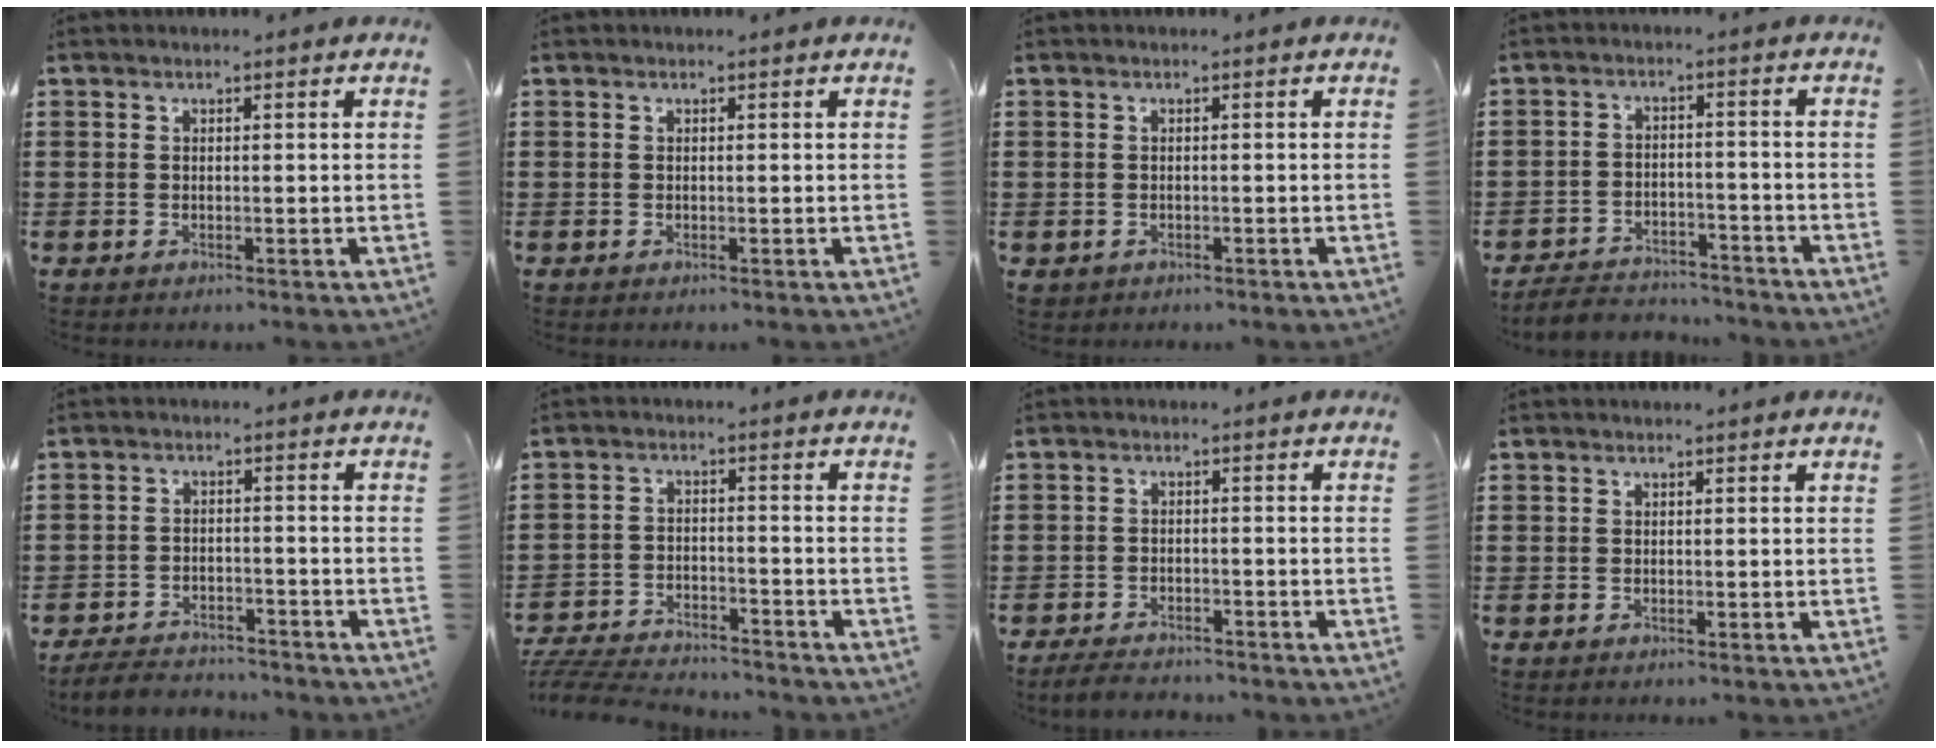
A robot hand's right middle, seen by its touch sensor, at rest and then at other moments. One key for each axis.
{"total": 0.0}
{"total": 0.6, "fx": -0.3, "fy": 0.4, "fz": 0.0, "tx": -0.001, "ty": 0.005, "tz": -0.009}
{"total": 4.4, "fx": -4.3, "fy": 1.0, "fz": 0.1, "tx": -0.010, "ty": 0.009, "tz": -0.092}
{"total": 4.1, "fx": -4.0, "fy": 0.9, "fz": 0.1, "tx": -0.010, "ty": 0.007, "tz": -0.087}
{"total": 6.2, "fx": -6.0, "fy": 0.8, "fz": 1.0, "tx": -0.030, "ty": 0.008, "tz": -0.124}
{"total": 3.2, "fx": -3.1, "fy": 0.7, "fz": 0.2, "tx": -0.014, "ty": 0.001, "tz": -0.069}
{"total": 0.0}